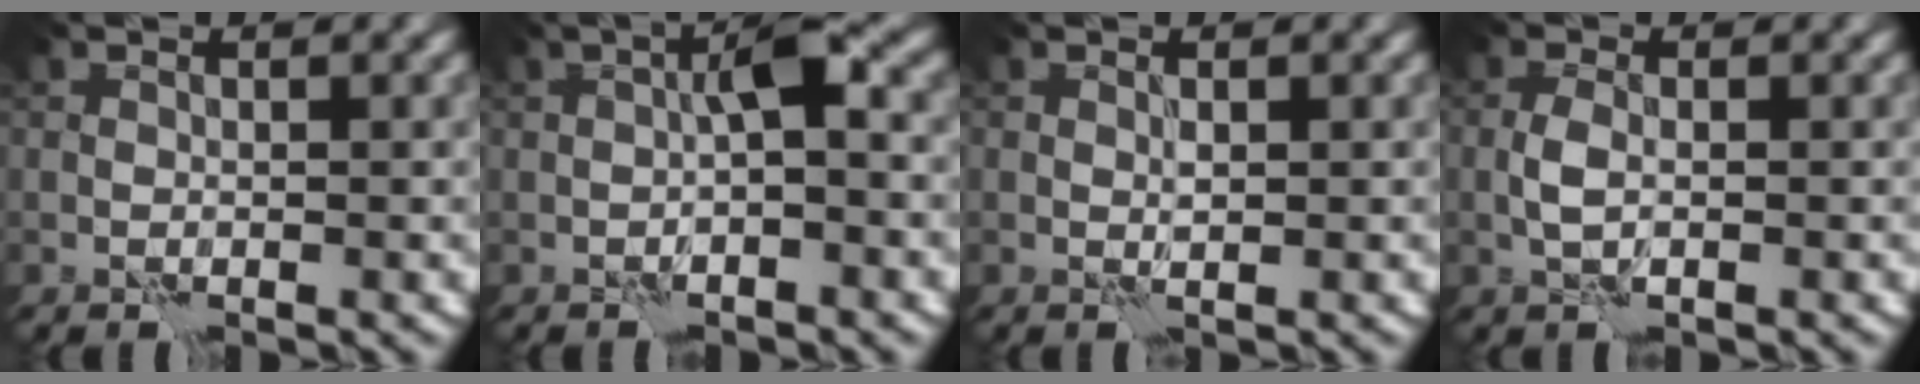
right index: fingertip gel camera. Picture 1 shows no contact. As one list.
[{"total": 2.8, "force": [-0.1, 0.3, 2.8], "torque": [-0.049, 0.014, -0.006]}, {"total": 0.7, "force": [0.5, -0.1, 0.5], "torque": [-0.012, -0.001, 0.010]}, {"total": 1.6, "force": [-0.1, 0.5, 1.5], "torque": [-0.034, 0.001, -0.006]}]